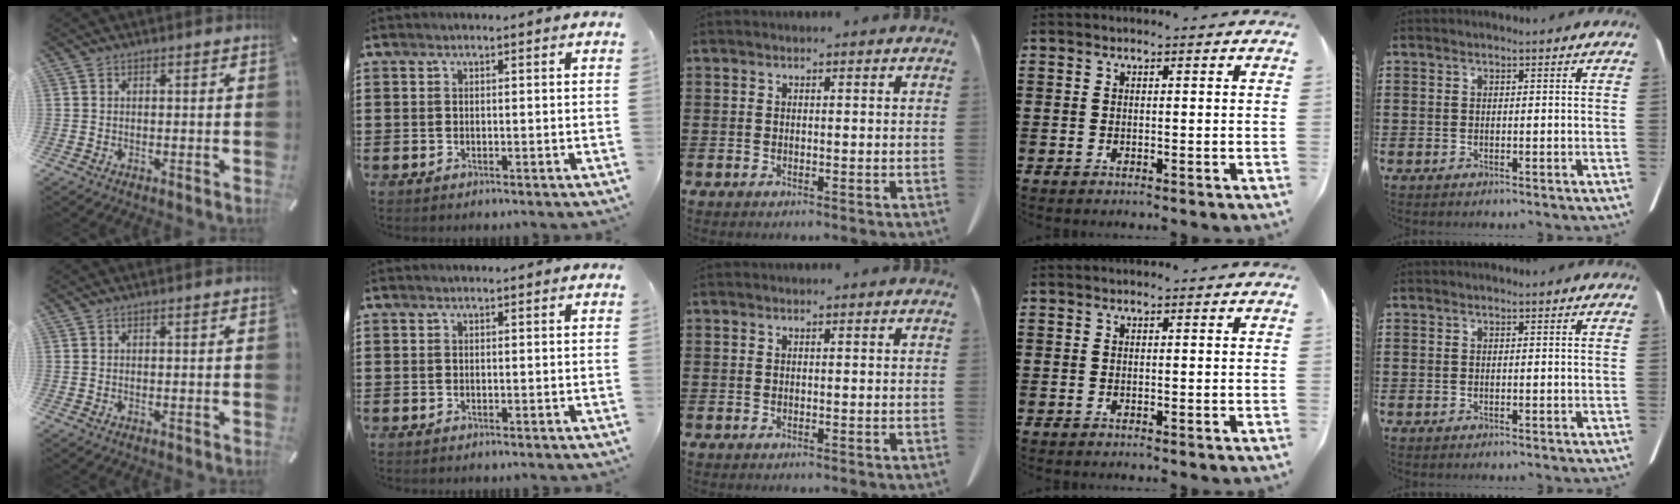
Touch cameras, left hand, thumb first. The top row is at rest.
{}